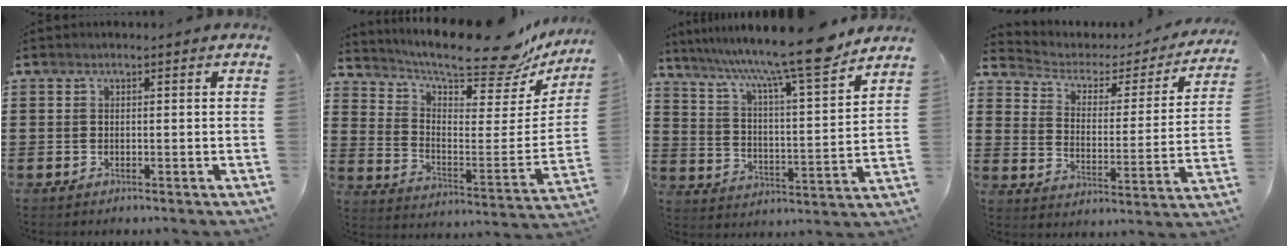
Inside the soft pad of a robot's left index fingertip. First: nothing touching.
{"total": 11.0, "force": [9.6, 1.3, 5.3], "torque": [-0.111, -0.078, 0.155]}
{"total": 11.9, "force": [10.0, -0.1, 6.5], "torque": [-0.143, -0.065, 0.159]}
{"total": 3.0, "force": [1.9, 1.9, 1.1], "torque": [-0.039, -0.013, 0.024]}